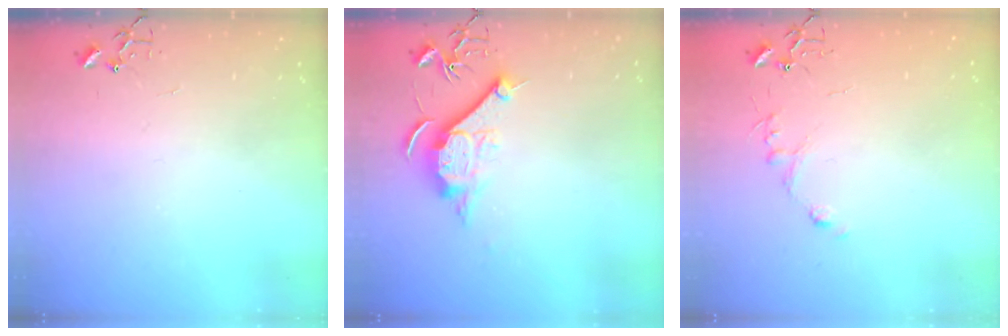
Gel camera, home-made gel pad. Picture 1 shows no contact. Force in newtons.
{"total": 10.7, "press": 10.7, "slide": 1.1}
{"total": 5.5, "press": 5.5, "slide": 0.6}